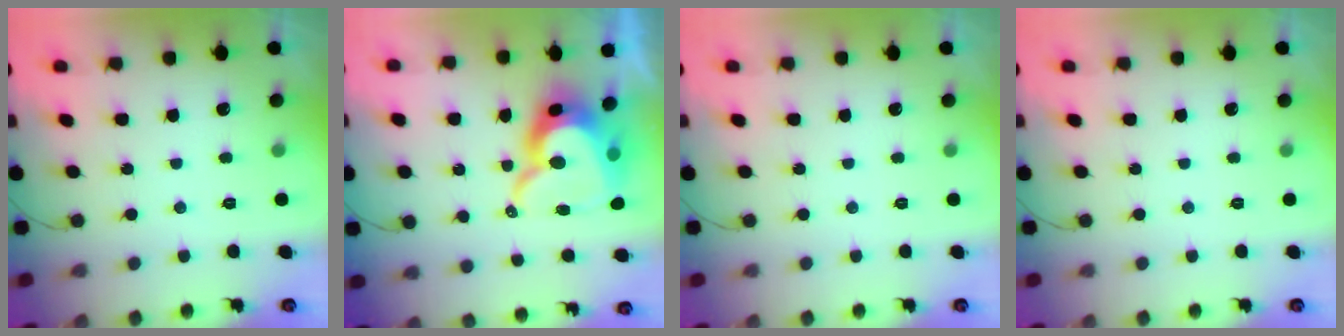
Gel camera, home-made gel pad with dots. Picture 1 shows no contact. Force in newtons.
{"total": 17.9, "press": 17.8, "slide": 1.5}
{"total": 0.0}
{"total": 0.0}